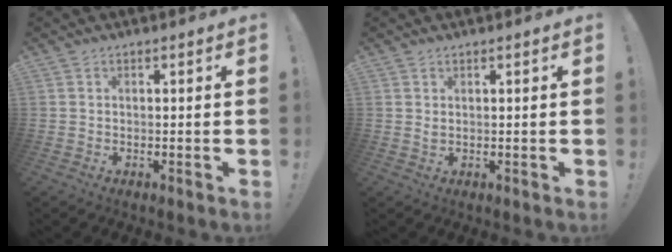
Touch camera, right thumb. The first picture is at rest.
{"total": 0.9, "force": [0.4, 0.1, 0.8], "torque": [-0.009, -0.003, 0.007]}